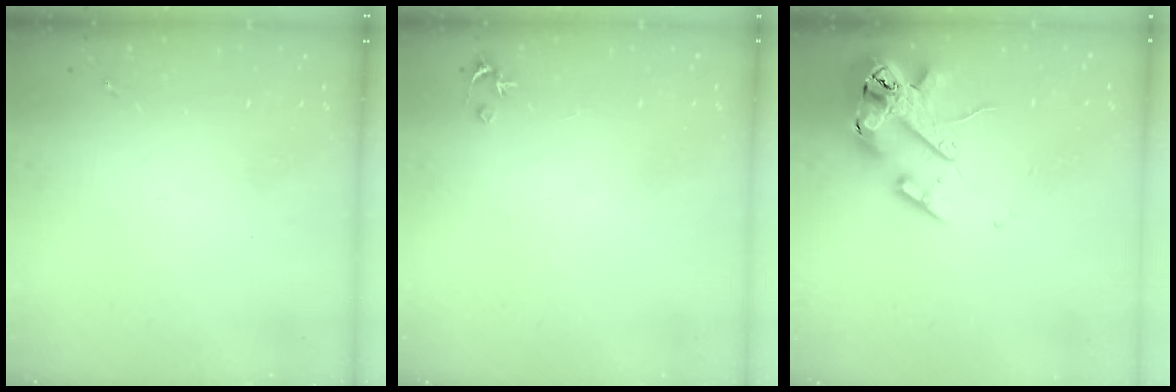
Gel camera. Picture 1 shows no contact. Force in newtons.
{"total": 2.5, "press": 2.5, "slide": 0.2}
{"total": 18.6, "press": 18.4, "slide": 2.8}